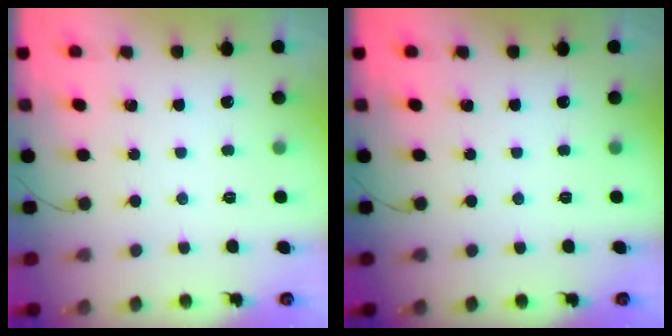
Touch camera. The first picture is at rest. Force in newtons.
{"total": 0.0}